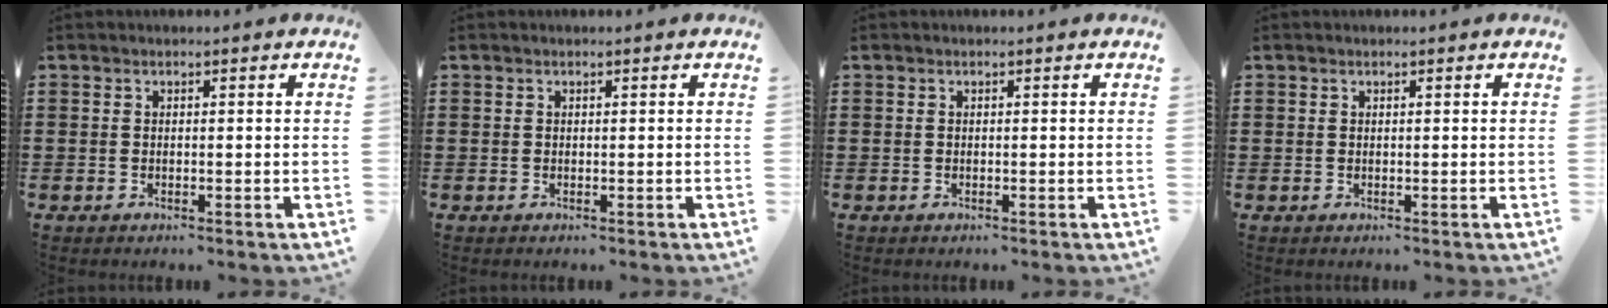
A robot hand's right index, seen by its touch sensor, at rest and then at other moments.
{"total": 0.0}
{"total": 0.0}
{"total": 0.7, "force": [0.4, 0.5, 0.0], "torque": [-0.001, 0.003, 0.007]}